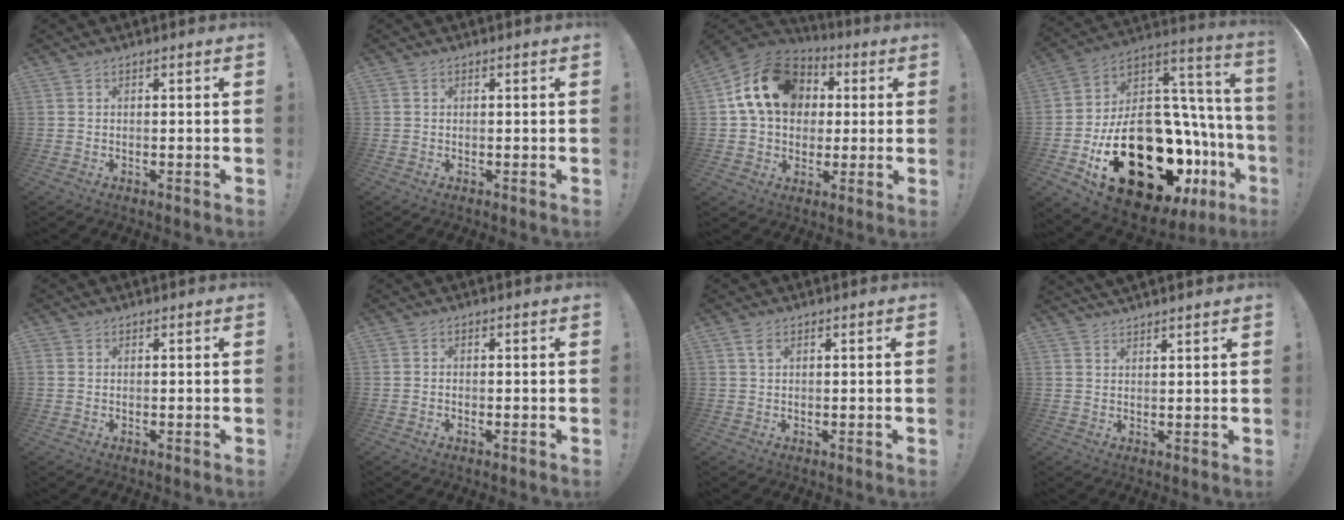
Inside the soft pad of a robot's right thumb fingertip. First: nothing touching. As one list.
[{"total": 0.7, "force": [0.6, -0.4, -0.1], "torque": [0.003, -0.002, 0.011]}, {"total": 18.7, "force": [5.3, 14.5, 10.6], "torque": [-0.164, 0.001, 0.105]}, {"total": 34.6, "force": [-13.4, 20.0, 24.8], "torque": [-0.352, 0.021, -0.158]}, {"total": 0.8, "force": [0.3, 0.7, 0.2], "torque": [-0.006, 0.004, 0.007]}, {"total": 0.6, "force": [-0.4, 0.3, 0.3], "torque": [-0.011, 0.003, -0.005]}, {"total": 2.1, "force": [1.6, 0.4, 1.3], "torque": [-0.021, -0.003, 0.027]}, {"total": 2.6, "force": [2.5, 0.0, 0.4], "torque": [-0.002, -0.017, 0.046]}]